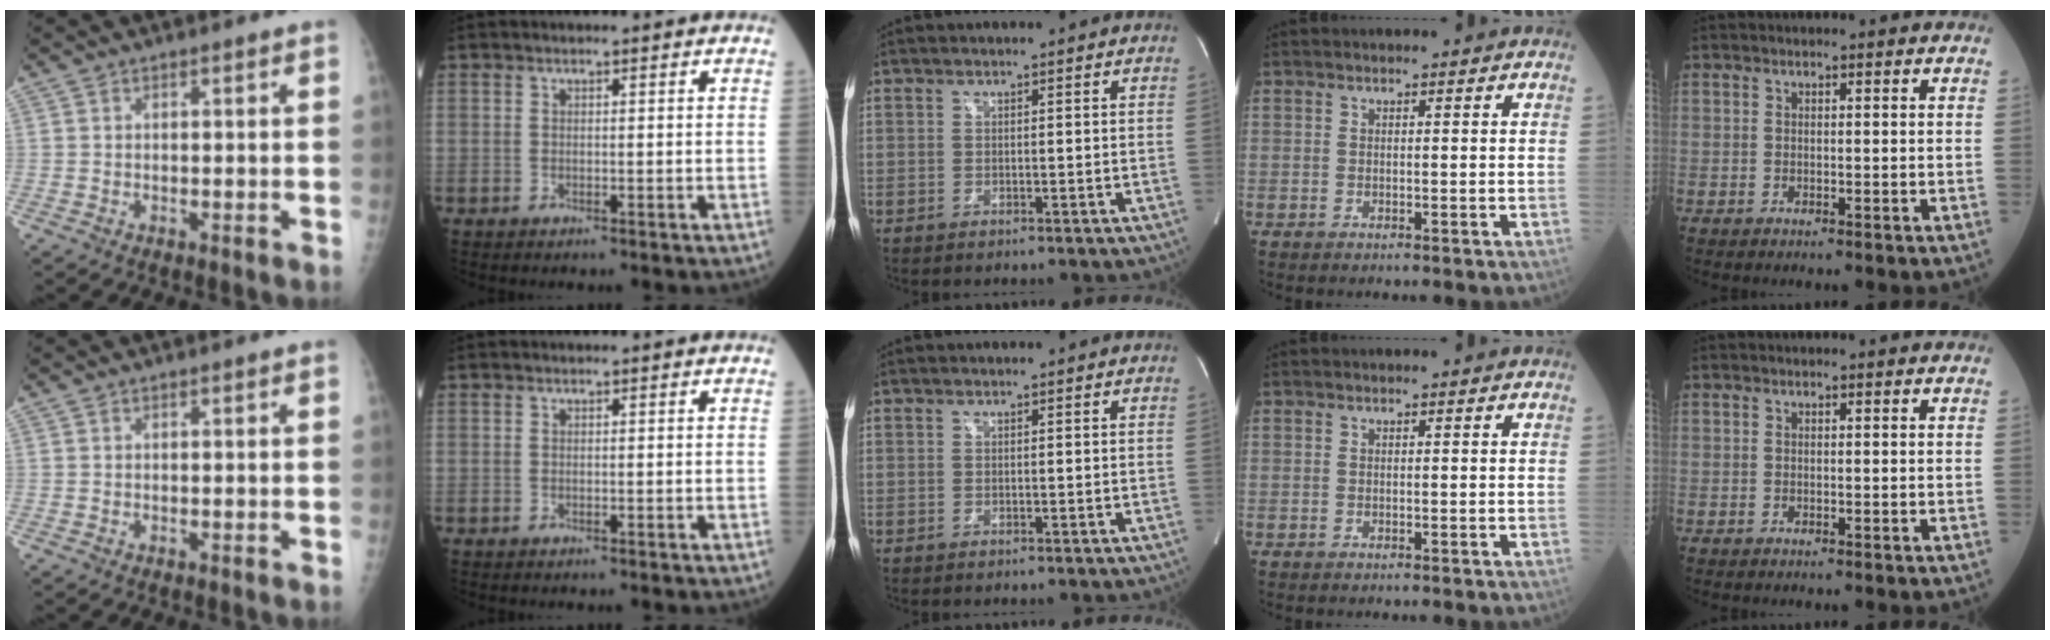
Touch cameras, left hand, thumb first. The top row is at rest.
{}